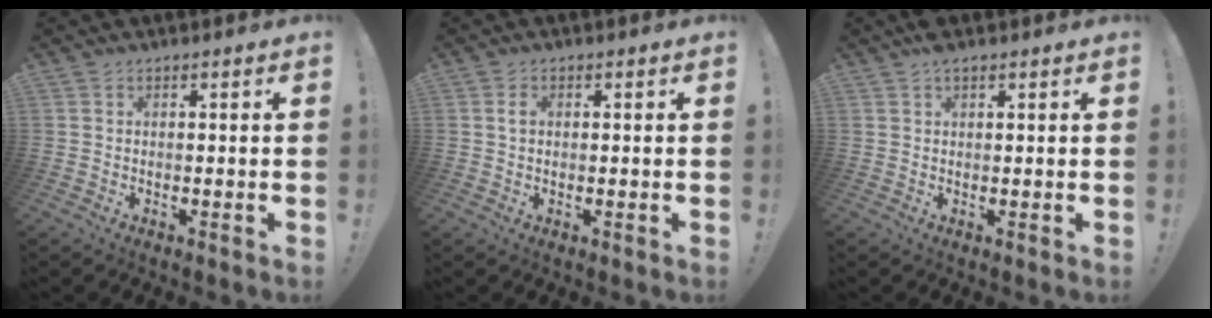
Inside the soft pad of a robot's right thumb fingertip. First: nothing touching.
{"total": 1.9, "force": [0.3, 1.1, 1.4], "torque": [-0.030, 0.006, 0.004]}
{"total": 2.9, "force": [2.0, 1.3, 1.8], "torque": [-0.029, -0.009, 0.035]}